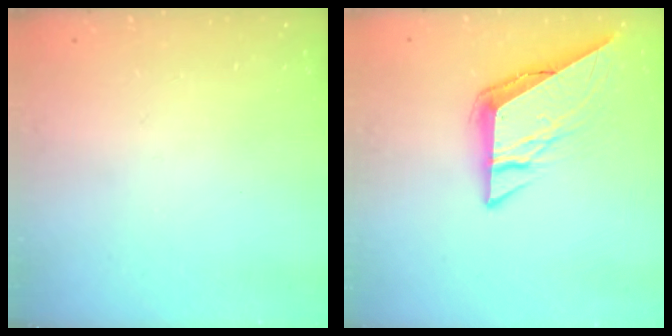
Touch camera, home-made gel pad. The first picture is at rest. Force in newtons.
{"total": 9.8, "press": 9.8, "slide": 0.6}